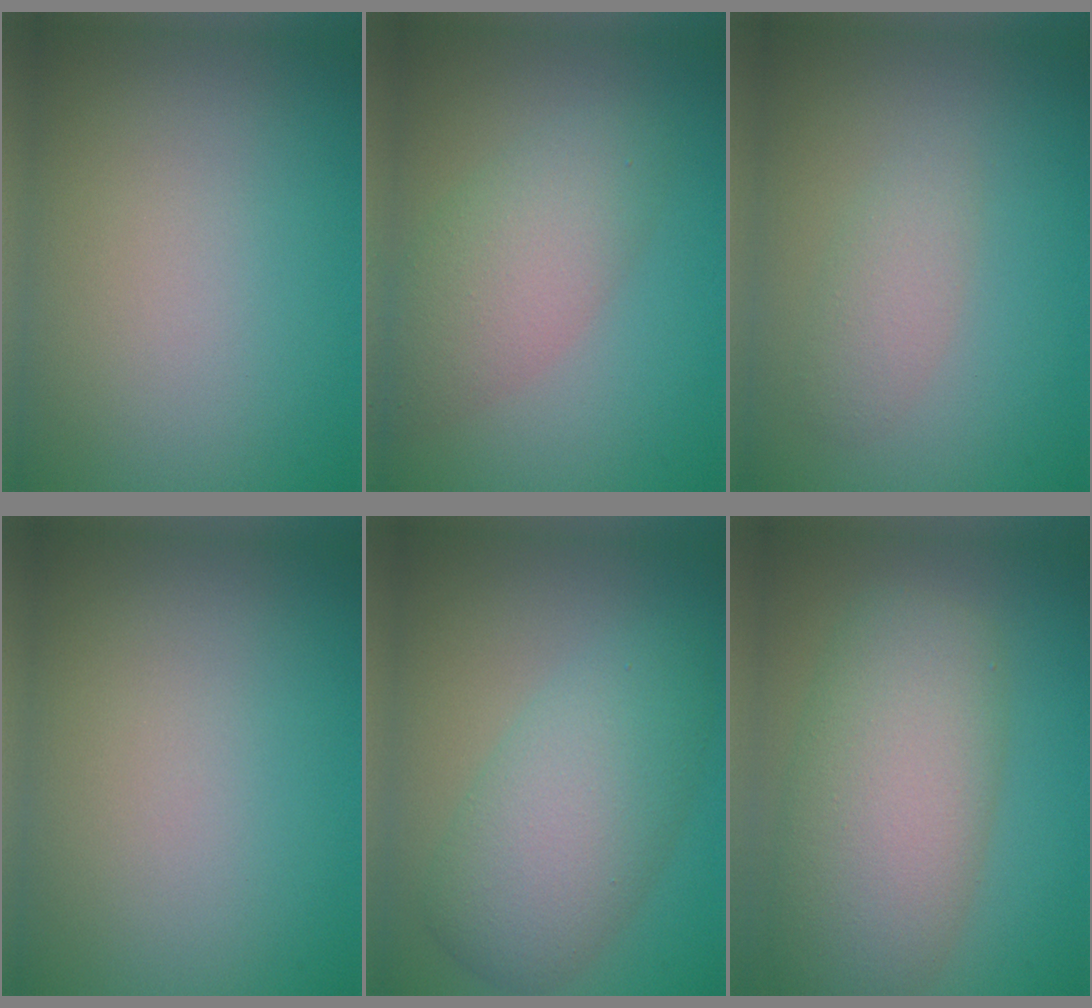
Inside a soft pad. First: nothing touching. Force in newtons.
{"total": 4.4, "press": 4.4, "slide": 0.1}
{"total": 1.9, "press": 1.9, "slide": 0.1}
{"total": 0.0}
{"total": 6.4, "press": 6.4, "slide": 0.1}
{"total": 8.5, "press": 8.5, "slide": 0.2}